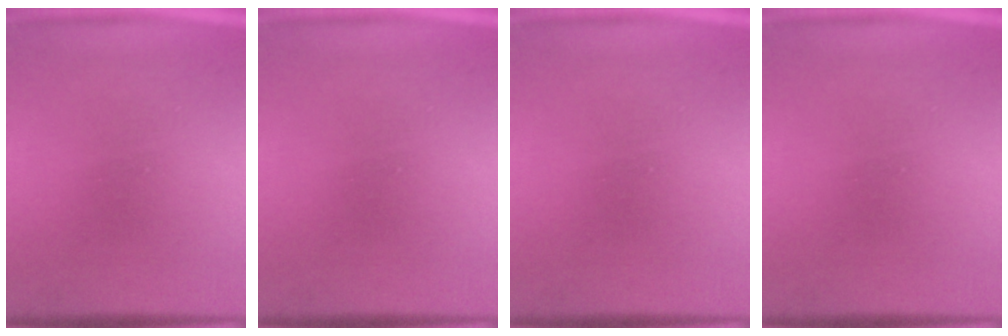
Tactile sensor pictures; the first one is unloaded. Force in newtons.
{"total": 0.0}
{"total": 0.0}
{"total": 0.0}